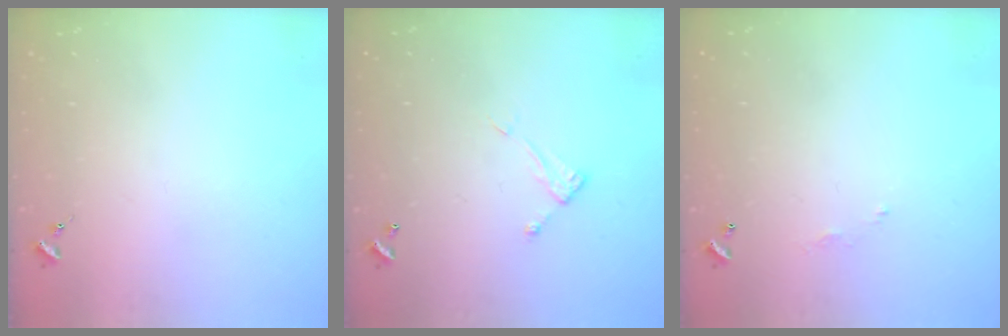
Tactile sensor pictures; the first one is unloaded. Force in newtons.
{"total": 5.0, "press": 5.0, "slide": 0.4}
{"total": 3.6, "press": 3.6, "slide": 0.1}